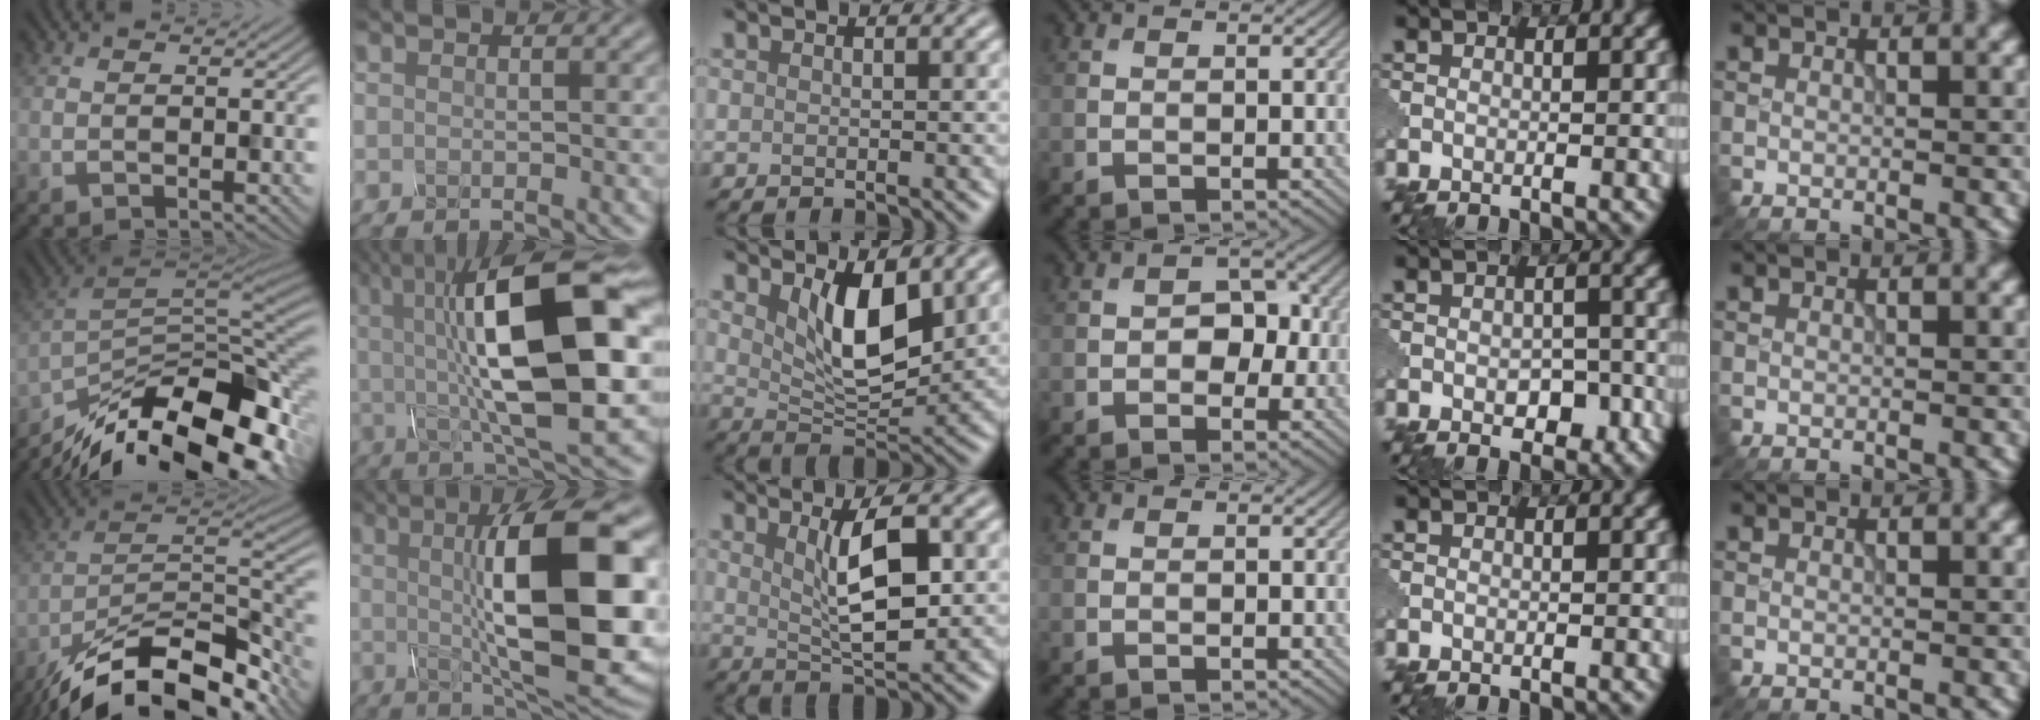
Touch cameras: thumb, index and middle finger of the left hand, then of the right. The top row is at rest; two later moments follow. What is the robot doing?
{"motion": "assemble", "object": "glue stick"}